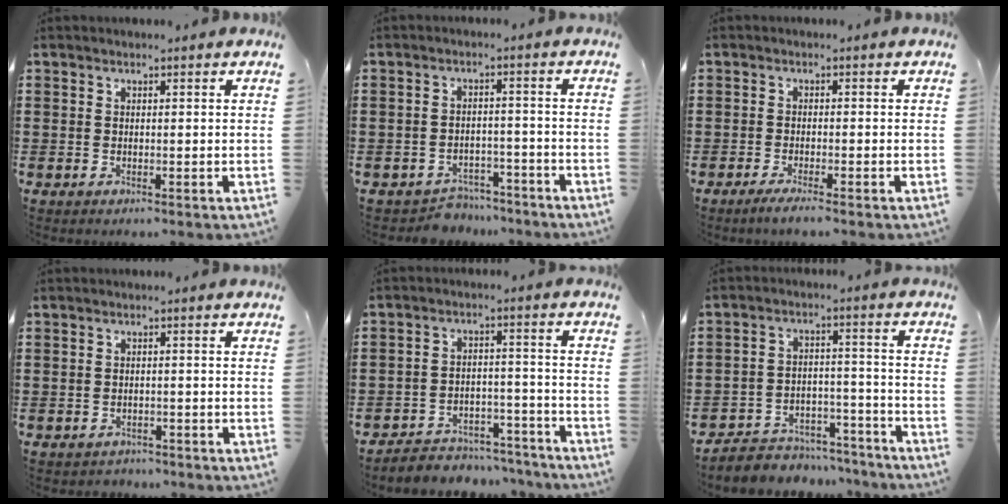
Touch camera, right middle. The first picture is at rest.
{"total": 3.6, "force": [-3.6, 0.7, -0.1], "torque": [-0.007, 0.002, -0.077]}
{"total": 1.4, "force": [-1.1, -0.2, 0.9], "torque": [-0.013, -0.003, -0.020]}
{"total": 1.2, "force": [-1.2, 0.3, -0.1], "torque": [-0.004, 0.000, -0.027]}
{"total": 4.6, "force": [-4.5, 0.9, 0.2], "torque": [-0.007, 0.012, -0.095]}
{"total": 5.1, "force": [-4.9, 1.4, 0.3], "torque": [-0.007, 0.016, -0.100]}